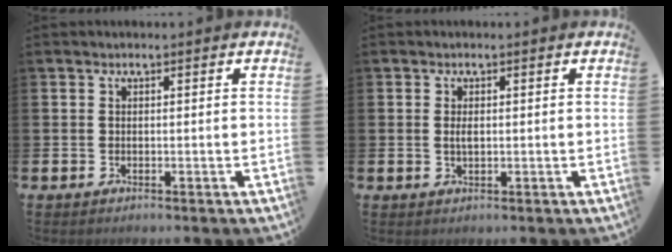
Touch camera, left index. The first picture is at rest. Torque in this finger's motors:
{"motor_torque": [0.39, 0.12, 0.03, 0.03]}